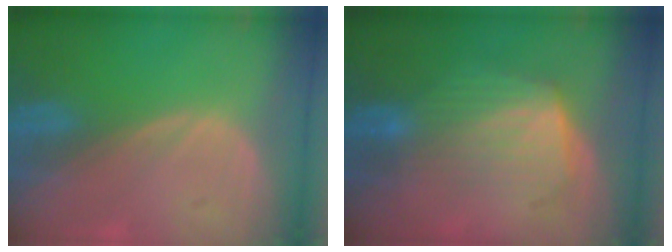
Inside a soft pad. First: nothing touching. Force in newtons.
{"total": 6.9, "press": 6.3, "slide": 2.8}